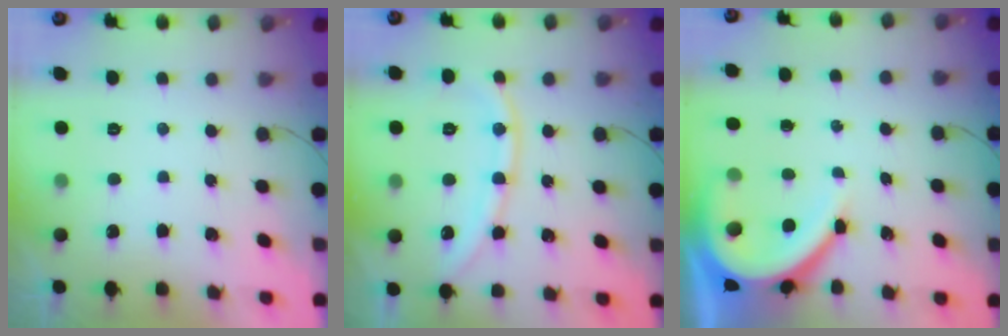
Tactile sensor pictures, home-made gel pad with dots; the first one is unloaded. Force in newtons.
{"total": 9.7, "press": 9.6, "slide": 1.4}
{"total": 9.9, "press": 9.7, "slide": 1.6}